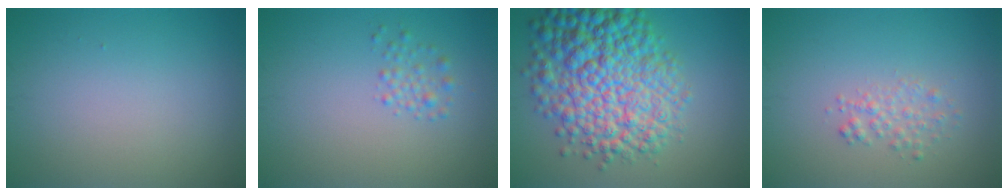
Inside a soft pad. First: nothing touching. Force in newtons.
{"total": 1.4, "press": 1.3, "slide": 0.1}
{"total": 11.1, "press": 11.1, "slide": 0.2}
{"total": 1.6, "press": 1.6, "slide": 0.1}